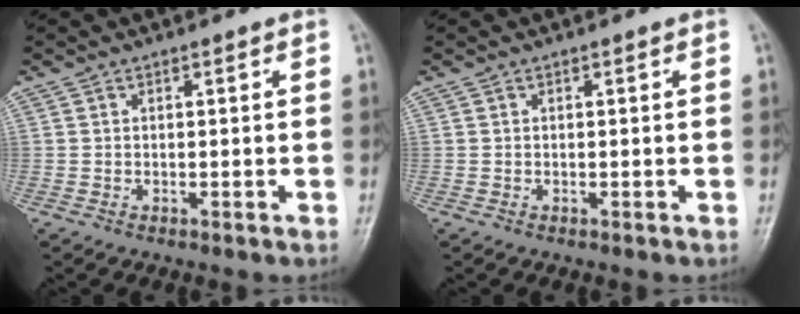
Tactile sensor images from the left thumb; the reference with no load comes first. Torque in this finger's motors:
{"motor_torque": [0.00, 0.00, -0.02, -0.01, 0.00]}